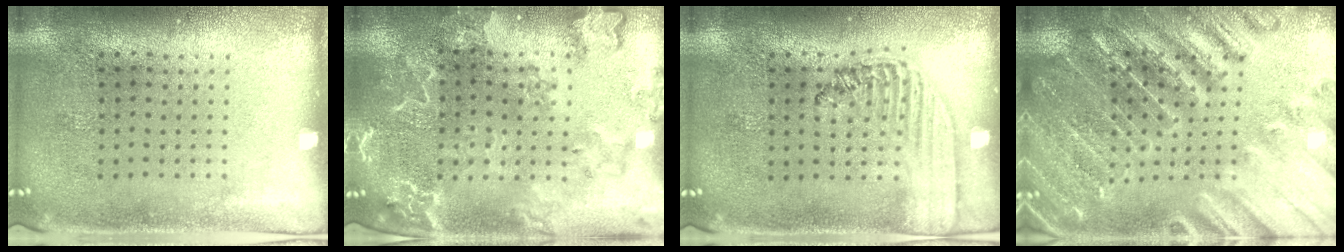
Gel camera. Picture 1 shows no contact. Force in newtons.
{"total": 2.6, "press": 2.5, "slide": 0.9}
{"total": 1.5, "press": 1.4, "slide": 0.5}
{"total": 3.5, "press": 3.4, "slide": 0.9}